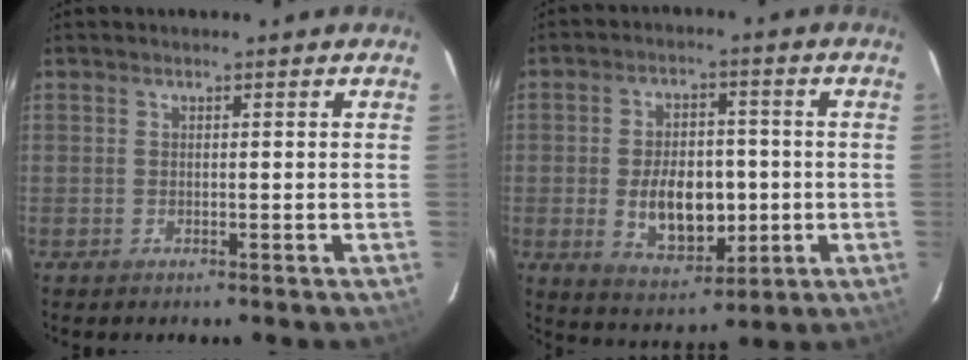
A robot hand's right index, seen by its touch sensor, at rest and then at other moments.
{"total": 11.4, "force": [-1.6, 6.9, 8.9], "torque": [-0.167, 0.001, -0.010]}